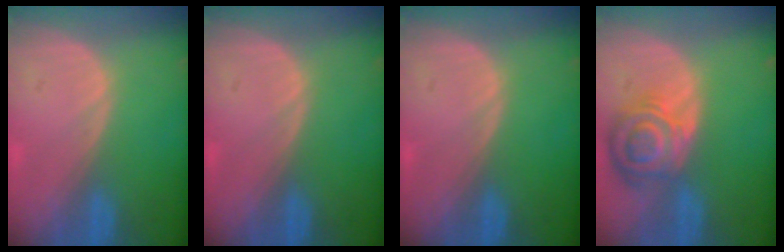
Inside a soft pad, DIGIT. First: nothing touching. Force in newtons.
{"total": 0.0}
{"total": 0.0}
{"total": 8.3, "press": 7.3, "slide": 3.9}